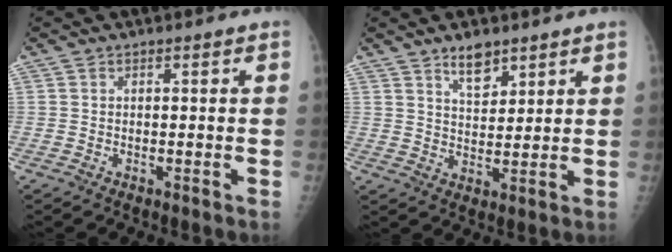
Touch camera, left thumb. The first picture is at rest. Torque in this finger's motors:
{"motor_torque": [0.22, -0.15, 0.16, 0.02, 0.10]}